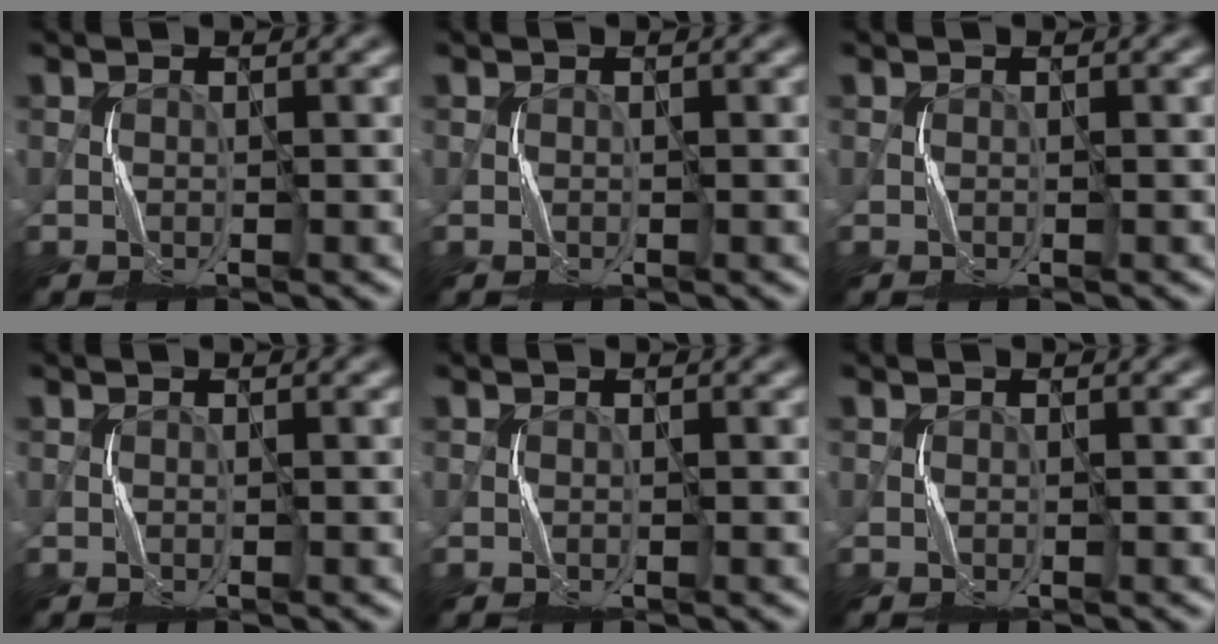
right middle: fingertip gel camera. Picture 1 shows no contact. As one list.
[{"total": 0.0}, {"total": 0.0}, {"total": 0.0}, {"total": 0.0}, {"total": 0.0}]